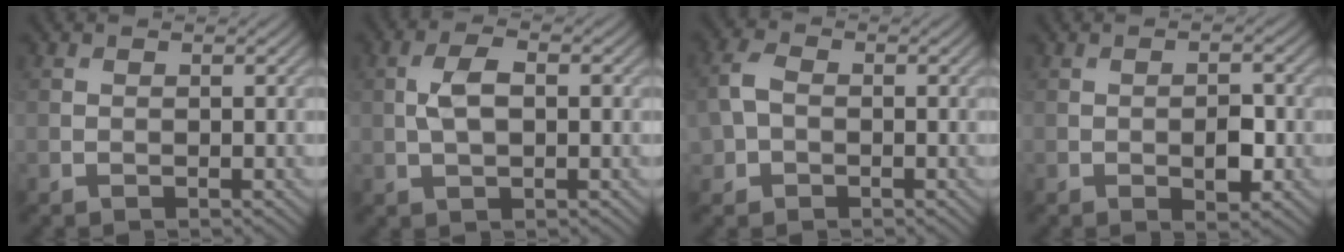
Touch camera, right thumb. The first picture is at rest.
{"total": 4.1, "force": [0.2, 2.0, 3.5], "torque": [-0.077, 0.006, 0.002]}
{"total": 3.9, "force": [-0.4, 2.9, 2.5], "torque": [-0.067, 0.007, -0.016]}
{"total": 3.2, "force": [-0.8, 1.5, 2.7], "torque": [-0.043, -0.003, -0.012]}